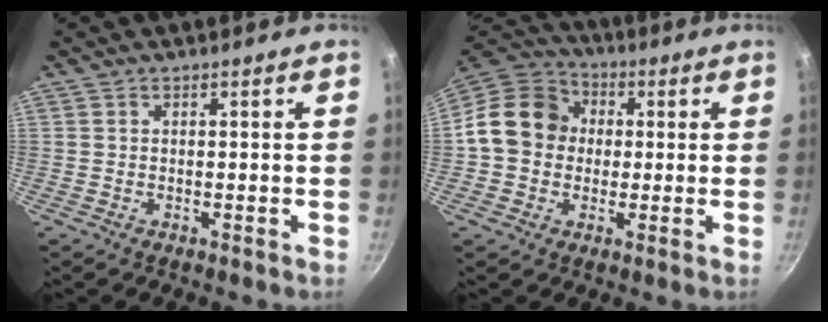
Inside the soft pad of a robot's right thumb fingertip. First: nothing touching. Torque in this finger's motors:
{"motor_torque": [0.68, 2.14, 0.95, -0.85, 0.19]}